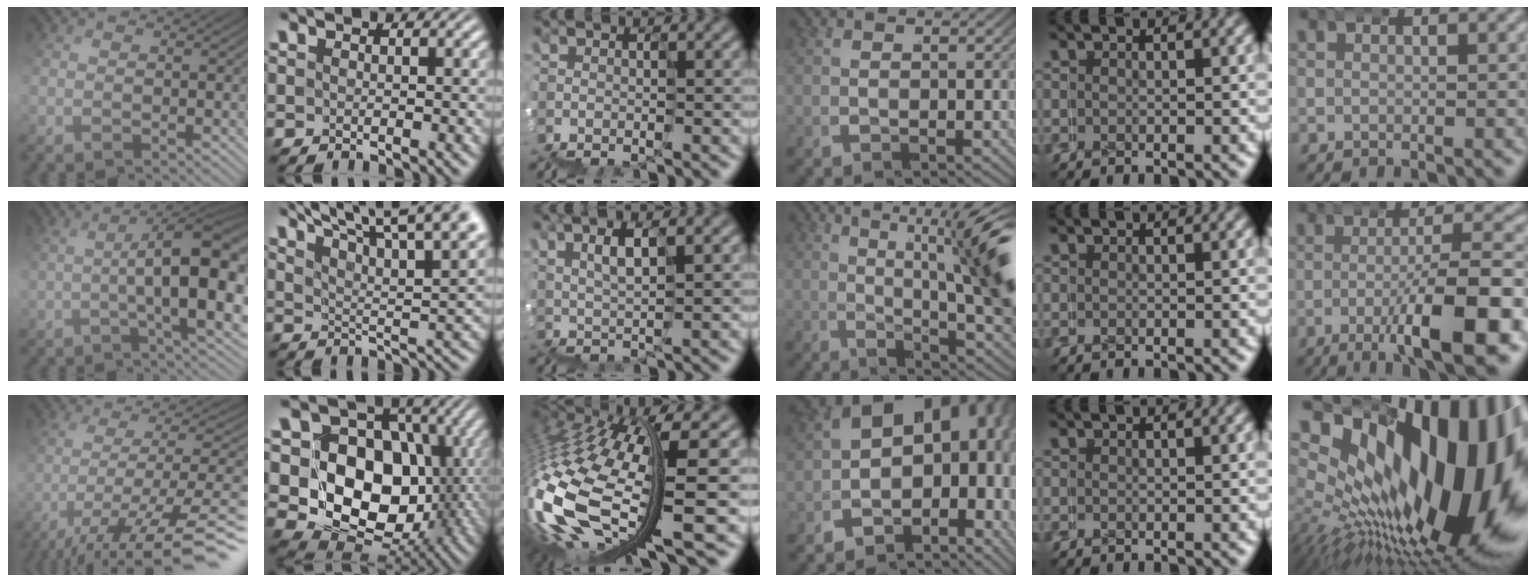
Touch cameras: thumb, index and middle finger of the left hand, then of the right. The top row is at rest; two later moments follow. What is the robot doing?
{"motion": "wrap", "object": "duck tape"}